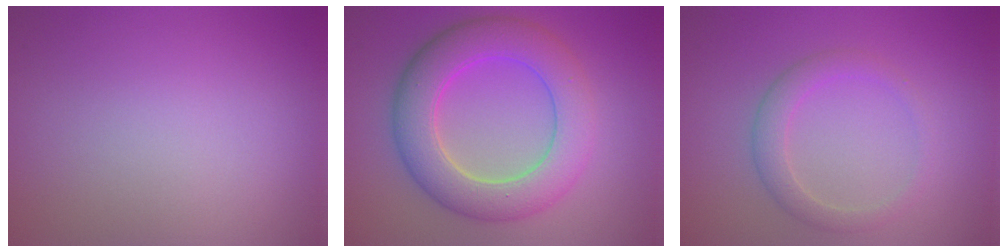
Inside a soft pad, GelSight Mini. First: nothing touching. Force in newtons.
{"total": 7.3, "press": 7.3, "slide": 0.5}
{"total": 2.2, "press": 2.2, "slide": 0.1}